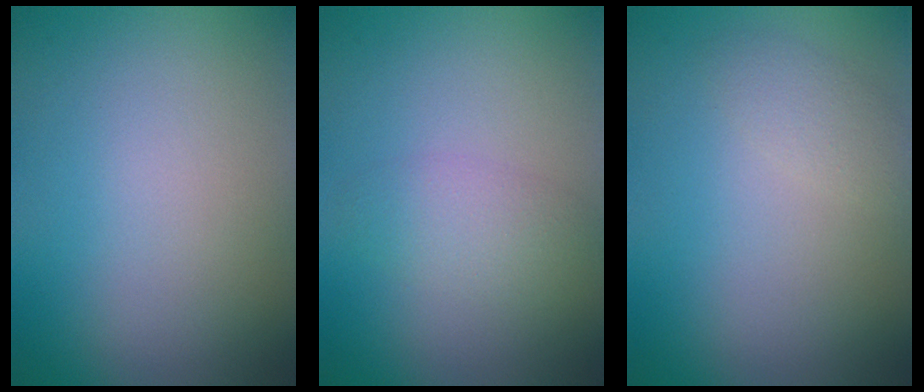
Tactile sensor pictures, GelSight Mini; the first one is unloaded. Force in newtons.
{"total": 2.4, "press": 2.4, "slide": 0.1}
{"total": 1.5, "press": 1.5, "slide": 0.1}